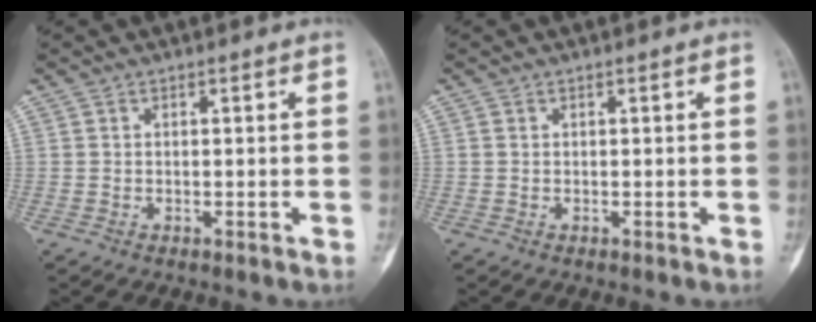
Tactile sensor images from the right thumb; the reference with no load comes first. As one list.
[{"total": 0.0}]